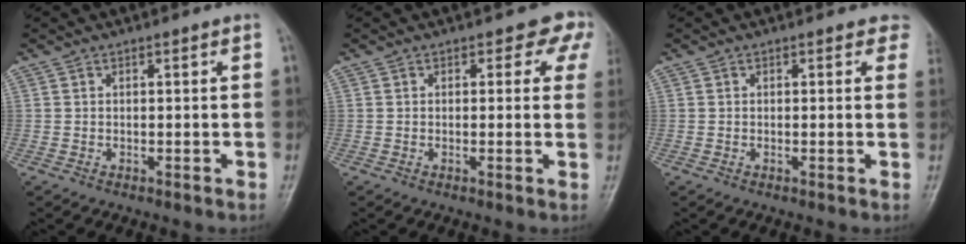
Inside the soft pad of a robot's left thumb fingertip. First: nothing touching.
{"total": 4.4, "force": [2.5, 3.1, 1.9], "torque": [0.022, -0.006, 0.006]}
{"total": 2.7, "force": [2.0, 1.6, 0.8], "torque": [0.022, -0.006, 0.000]}